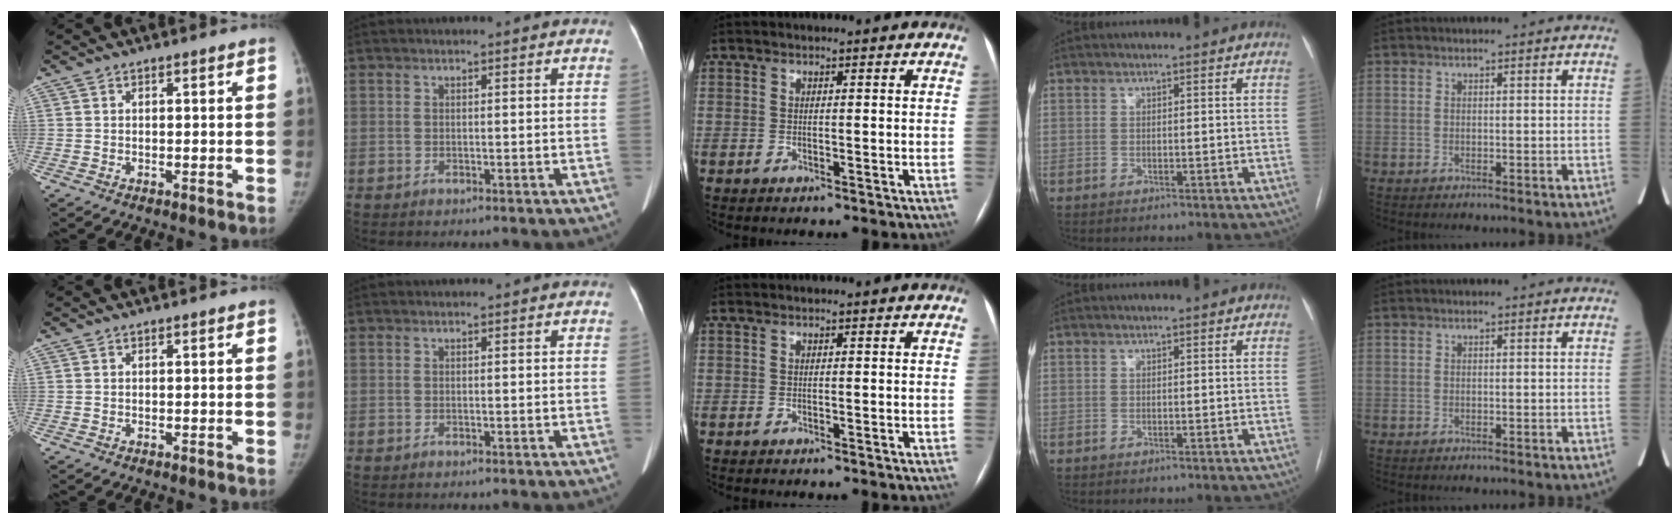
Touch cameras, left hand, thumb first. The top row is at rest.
{}